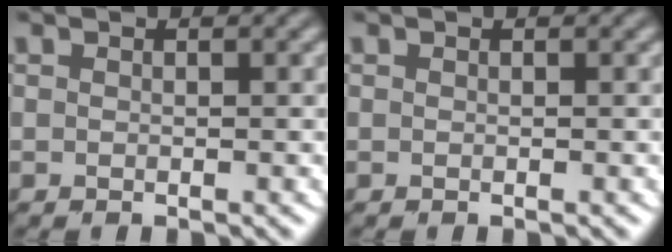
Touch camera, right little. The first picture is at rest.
{"total": 0.0}